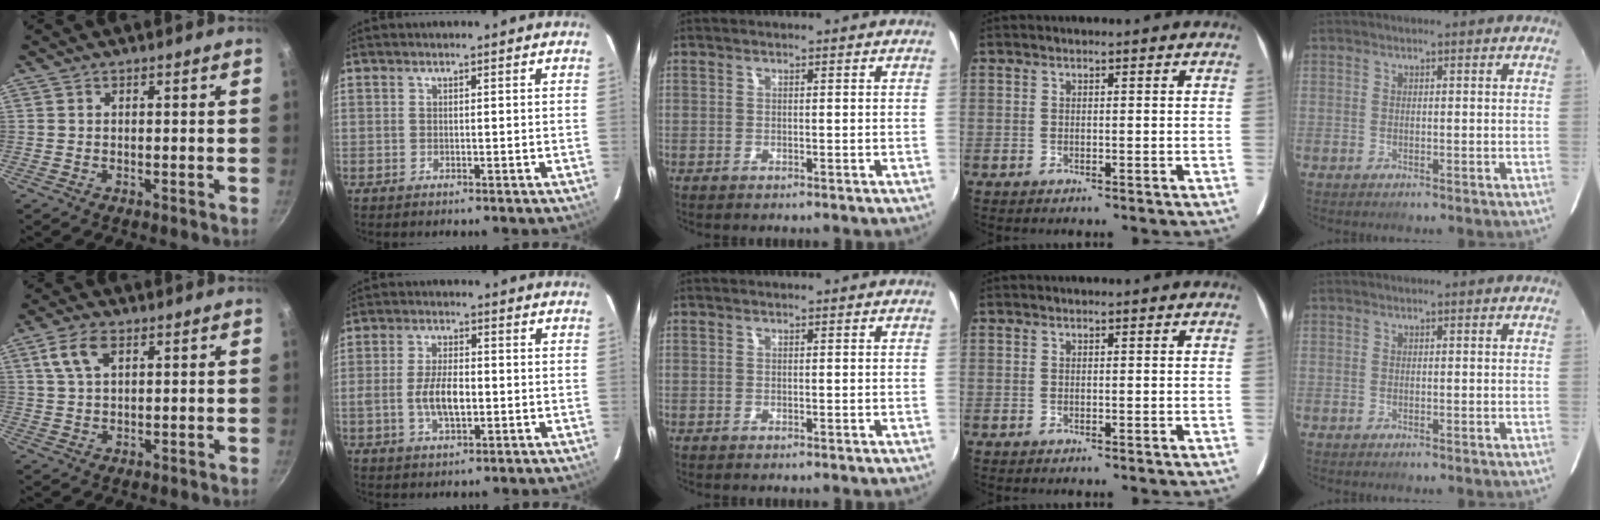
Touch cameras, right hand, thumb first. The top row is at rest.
{"thumb": {"total": 6.0, "force": [2.5, 3.2, 4.4], "torque": [-0.079, 0.005, 0.049]}, "index": {"total": 6.9, "force": [-1.3, 3.0, 6.1], "torque": [-0.121, 0.000, -0.021]}}